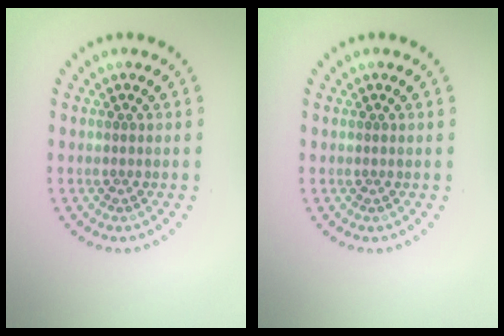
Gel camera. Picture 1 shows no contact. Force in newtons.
{"total": 0.0}